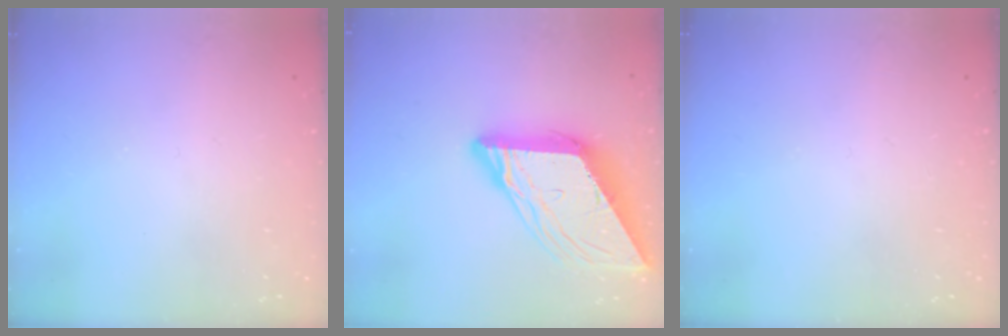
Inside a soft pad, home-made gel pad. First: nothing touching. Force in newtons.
{"total": 14.2, "press": 14.1, "slide": 1.5}
{"total": 0.0}